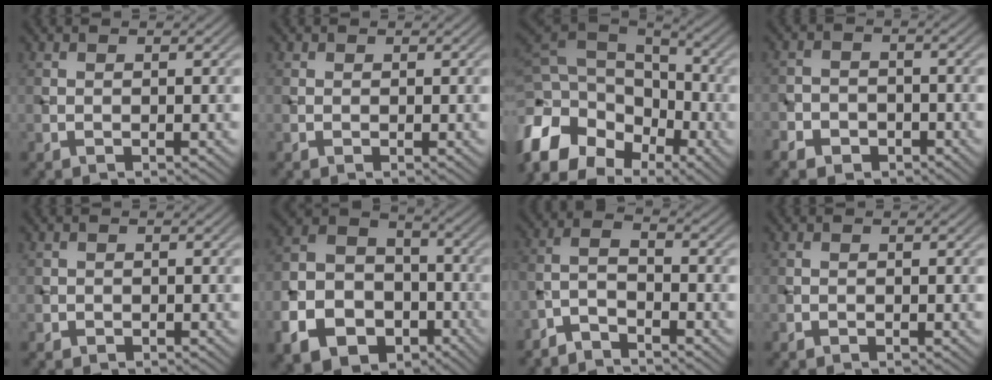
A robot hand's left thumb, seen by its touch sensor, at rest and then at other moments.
{"total": 0.7, "force": [0.2, 0.7, 0.1], "torque": [0.003, -0.002, 0.002]}
{"total": 16.7, "force": [-7.0, 11.7, 9.7], "torque": [-0.255, -0.014, -0.120]}
{"total": 4.9, "force": [-3.3, 3.2, 1.5], "torque": [-0.020, -0.003, -0.062]}
{"total": 1.0, "force": [-0.2, 1.0, 0.1], "torque": [0.005, -0.005, -0.008]}
{"total": 14.4, "force": [-6.6, 10.5, 7.2], "torque": [-0.187, -0.042, -0.122]}
{"total": 4.0, "force": [-3.5, 0.9, 1.8], "torque": [-0.039, 0.003, -0.081]}
{"total": 0.0}